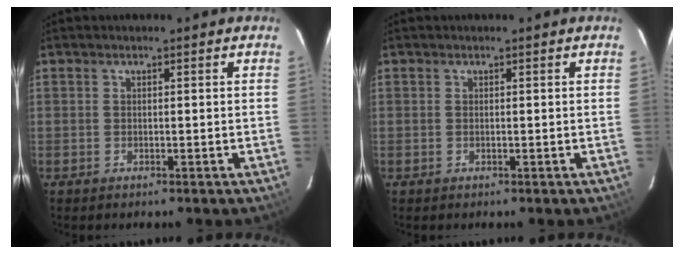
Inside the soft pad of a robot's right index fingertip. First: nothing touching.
{"total": 0.0}